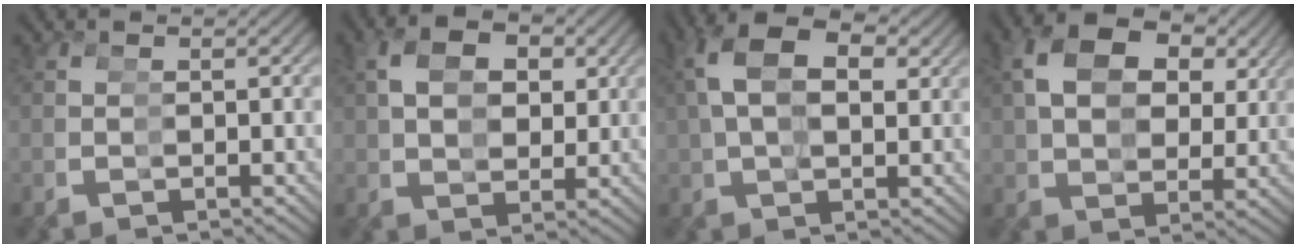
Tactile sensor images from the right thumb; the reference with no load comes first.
{"total": 2.9, "force": [2.1, 1.5, 1.3], "torque": [-0.016, 0.011, 0.036]}
{"total": 4.4, "force": [2.6, 2.4, 2.6], "torque": [-0.057, 0.019, 0.036]}
{"total": 8.8, "force": [4.9, 5.7, 4.7], "torque": [-0.075, 0.033, 0.064]}